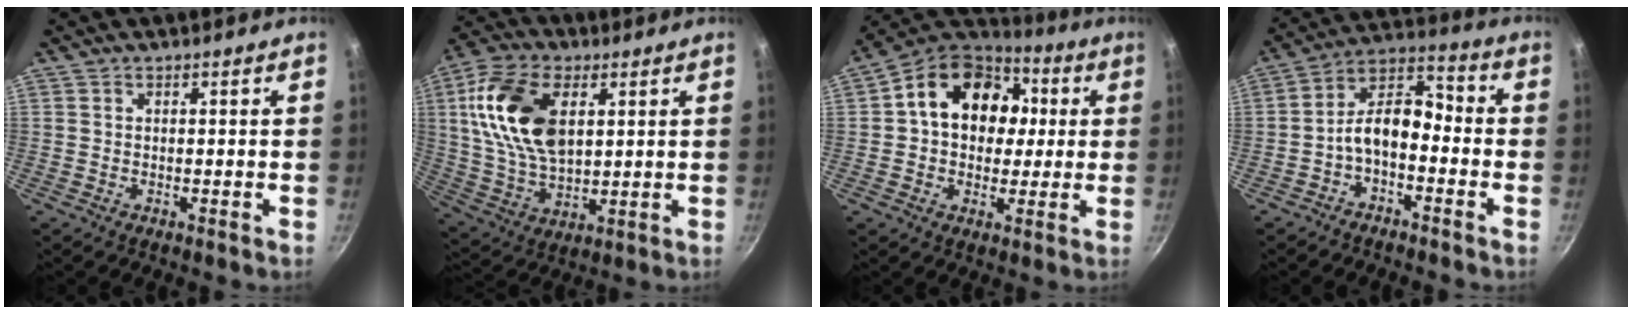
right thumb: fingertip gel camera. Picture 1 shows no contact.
{"total": 17.8, "force": [4.7, 10.6, 13.5], "torque": [-0.242, -0.007, 0.091]}
{"total": 18.1, "force": [3.1, 13.9, 11.2], "torque": [-0.153, 0.031, 0.035]}
{"total": 9.4, "force": [-3.3, 5.3, 7.0], "torque": [-0.113, 0.062, -0.070]}